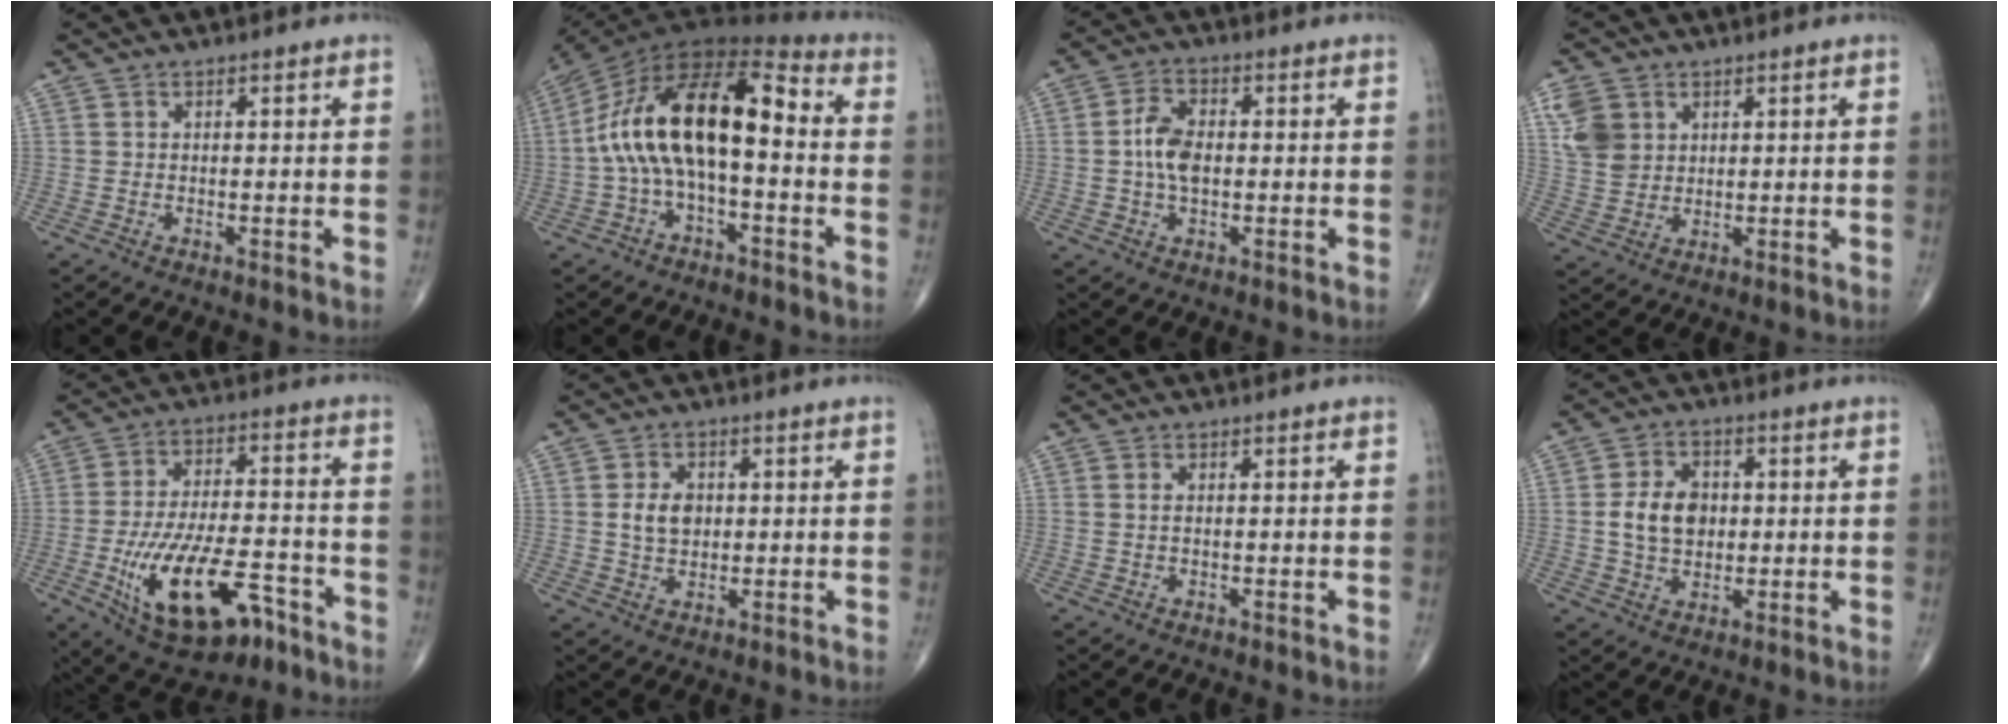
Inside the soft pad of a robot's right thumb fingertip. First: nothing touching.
{"total": 18.1, "force": [-0.8, 8.3, 16.0], "torque": [-0.292, 0.057, -0.024]}
{"total": 6.4, "force": [-0.1, 3.7, 5.2], "torque": [-0.101, 0.010, -0.007]}
{"total": 7.4, "force": [2.9, 5.8, 3.6], "torque": [-0.056, -0.007, 0.065]}
{"total": 19.0, "force": [-8.4, 8.7, 14.6], "torque": [-0.242, 0.036, -0.125]}
{"total": 5.4, "force": [0.6, 3.9, 3.6], "torque": [-0.052, -0.002, 0.012]}
{"total": 1.0, "force": [0.2, 0.5, 0.8], "torque": [-0.019, 0.002, 0.004]}
{"total": 8.6, "force": [0.4, 6.3, 5.8], "torque": [-0.085, 0.006, 0.008]}